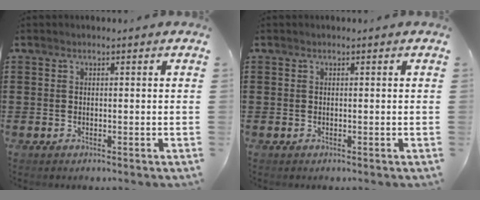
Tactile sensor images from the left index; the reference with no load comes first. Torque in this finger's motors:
{"motor_torque": [0.00, 0.00, 0.00, 0.00]}